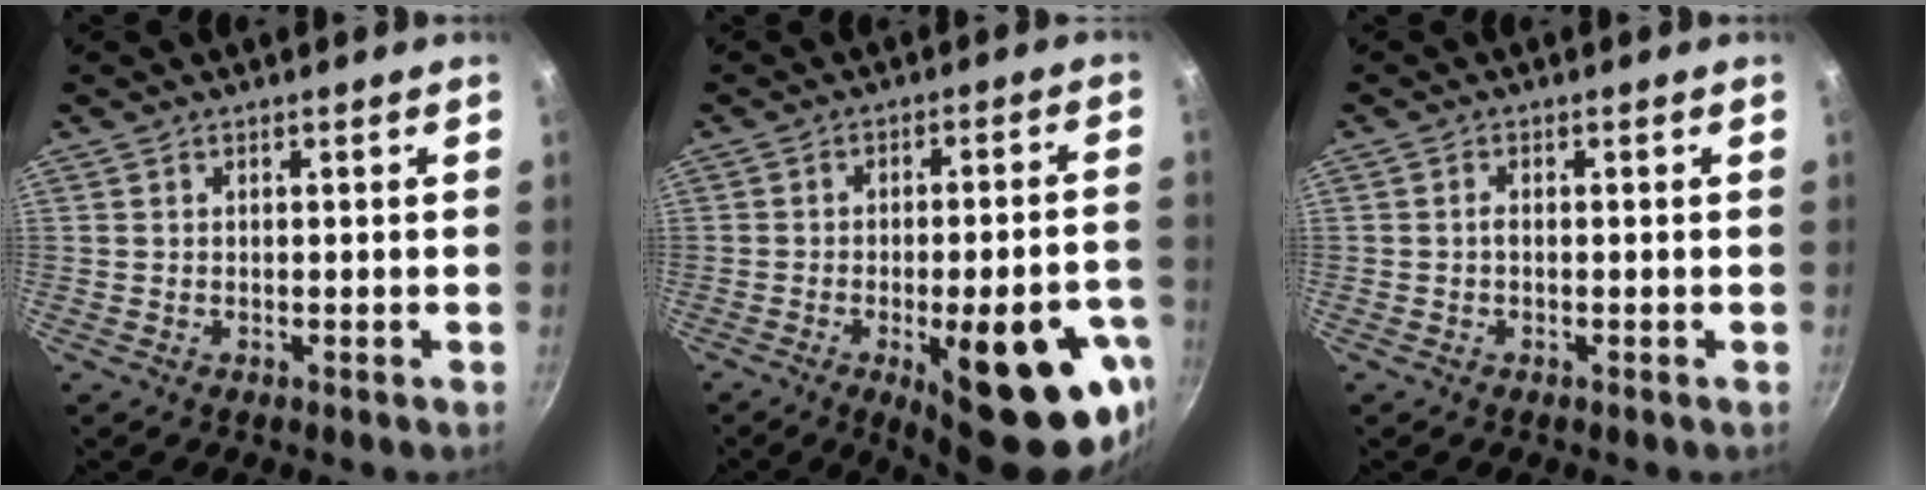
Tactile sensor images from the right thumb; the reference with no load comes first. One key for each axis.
{"total": 22.3, "fx": -9.1, "fy": 7.2, "fz": 19.1, "tx": -0.207, "ty": 0.022, "tz": -0.112}
{"total": 1.0, "fx": -0.2, "fy": 0.6, "fz": 0.8, "tx": -0.015, "ty": 0.004, "tz": -0.004}